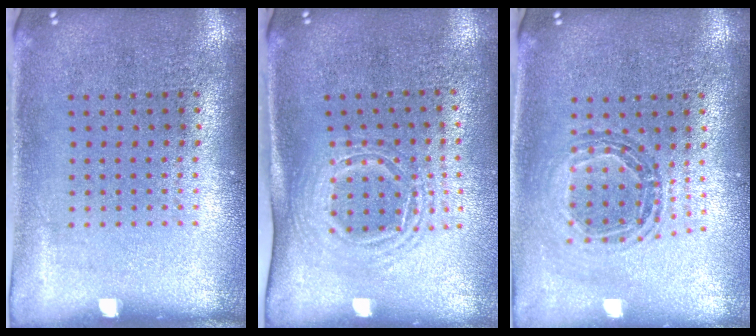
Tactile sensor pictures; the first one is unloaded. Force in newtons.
{"total": 1.6, "press": 1.3, "slide": 1.0}
{"total": 0.9, "press": 0.9, "slide": 0.1}